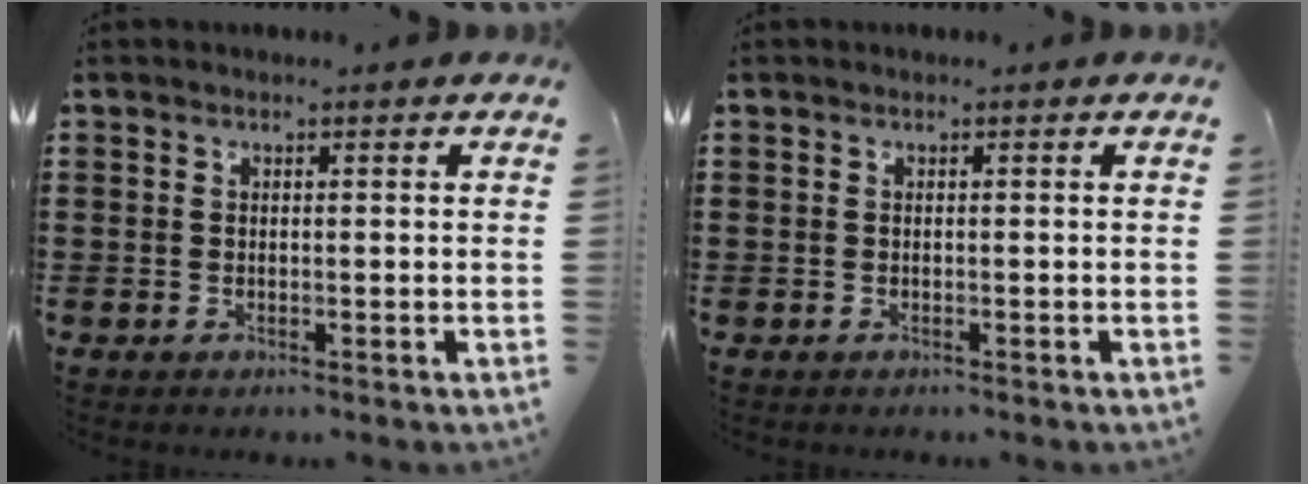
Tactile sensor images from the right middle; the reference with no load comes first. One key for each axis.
{"total": 0.0}